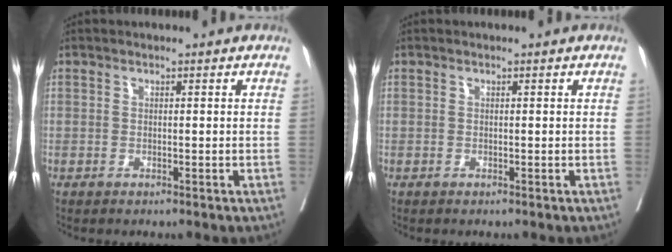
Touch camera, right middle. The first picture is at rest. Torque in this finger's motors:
{"motor_torque": [0.05, -0.11, -0.01, 0.00]}